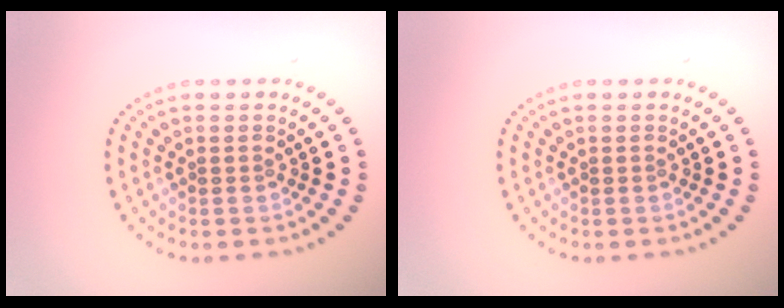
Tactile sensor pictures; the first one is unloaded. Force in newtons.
{"total": 0.0}